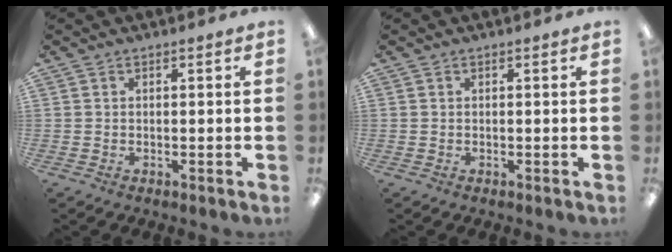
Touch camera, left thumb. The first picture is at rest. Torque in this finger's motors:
{"motor_torque": [-0.04, -0.01, -0.26, 0.09, 0.00]}